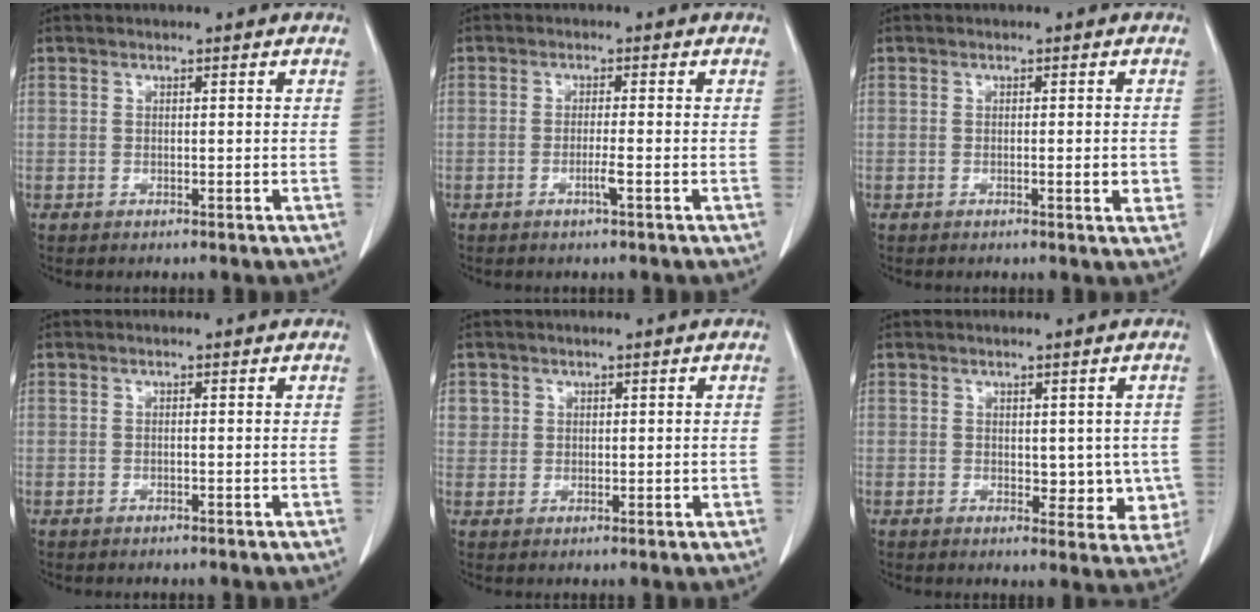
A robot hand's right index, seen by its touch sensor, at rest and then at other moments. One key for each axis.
{"total": 2.0, "fx": -0.9, "fy": -0.3, "fz": 1.8, "tx": -0.037, "ty": -0.003, "tz": -0.017}
{"total": 2.3, "fx": -0.4, "fy": 0.4, "fz": 2.3, "tx": -0.029, "ty": -0.002, "tz": -0.006}
{"total": 0.0}
{"total": 2.5, "fx": 1.0, "fy": 2.2, "fz": 0.3, "tx": 0.008, "ty": 0.000, "tz": 0.016}
{"total": 5.6, "fx": 0.1, "fy": 3.3, "fz": 4.6, "tx": -0.030, "ty": -0.005, "tz": 0.007}